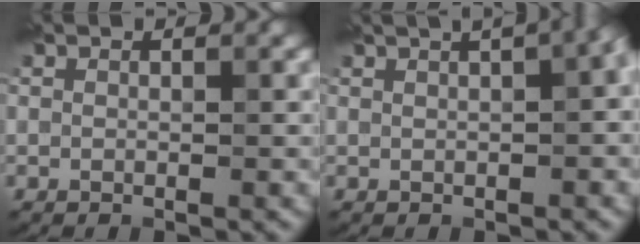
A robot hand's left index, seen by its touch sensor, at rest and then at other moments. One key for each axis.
{"total": 11.5, "fx": 4.2, "fy": 5.3, "fz": 9.4, "tx": -0.097, "ty": 0.063, "tz": 0.043}